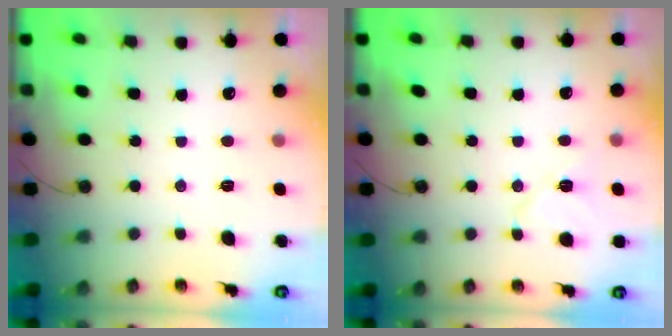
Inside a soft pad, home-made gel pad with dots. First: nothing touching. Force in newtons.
{"total": 6.8, "press": 6.8, "slide": 0.3}